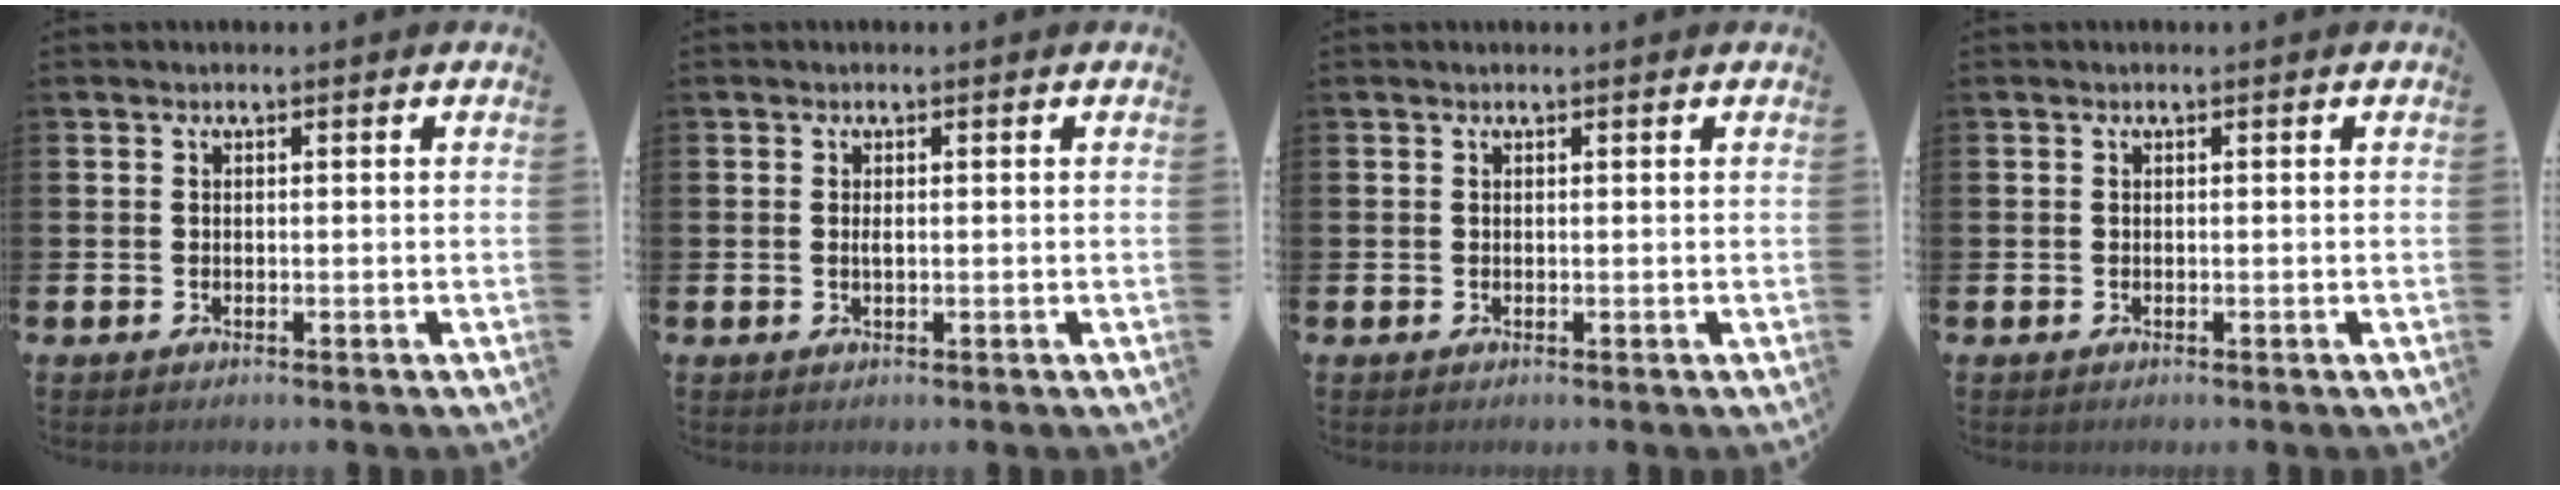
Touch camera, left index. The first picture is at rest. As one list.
[{"total": 0.6, "force": [0.1, 0.1, 0.6], "torque": [-0.011, -0.001, 0.002]}, {"total": 0.0}, {"total": 0.0}]